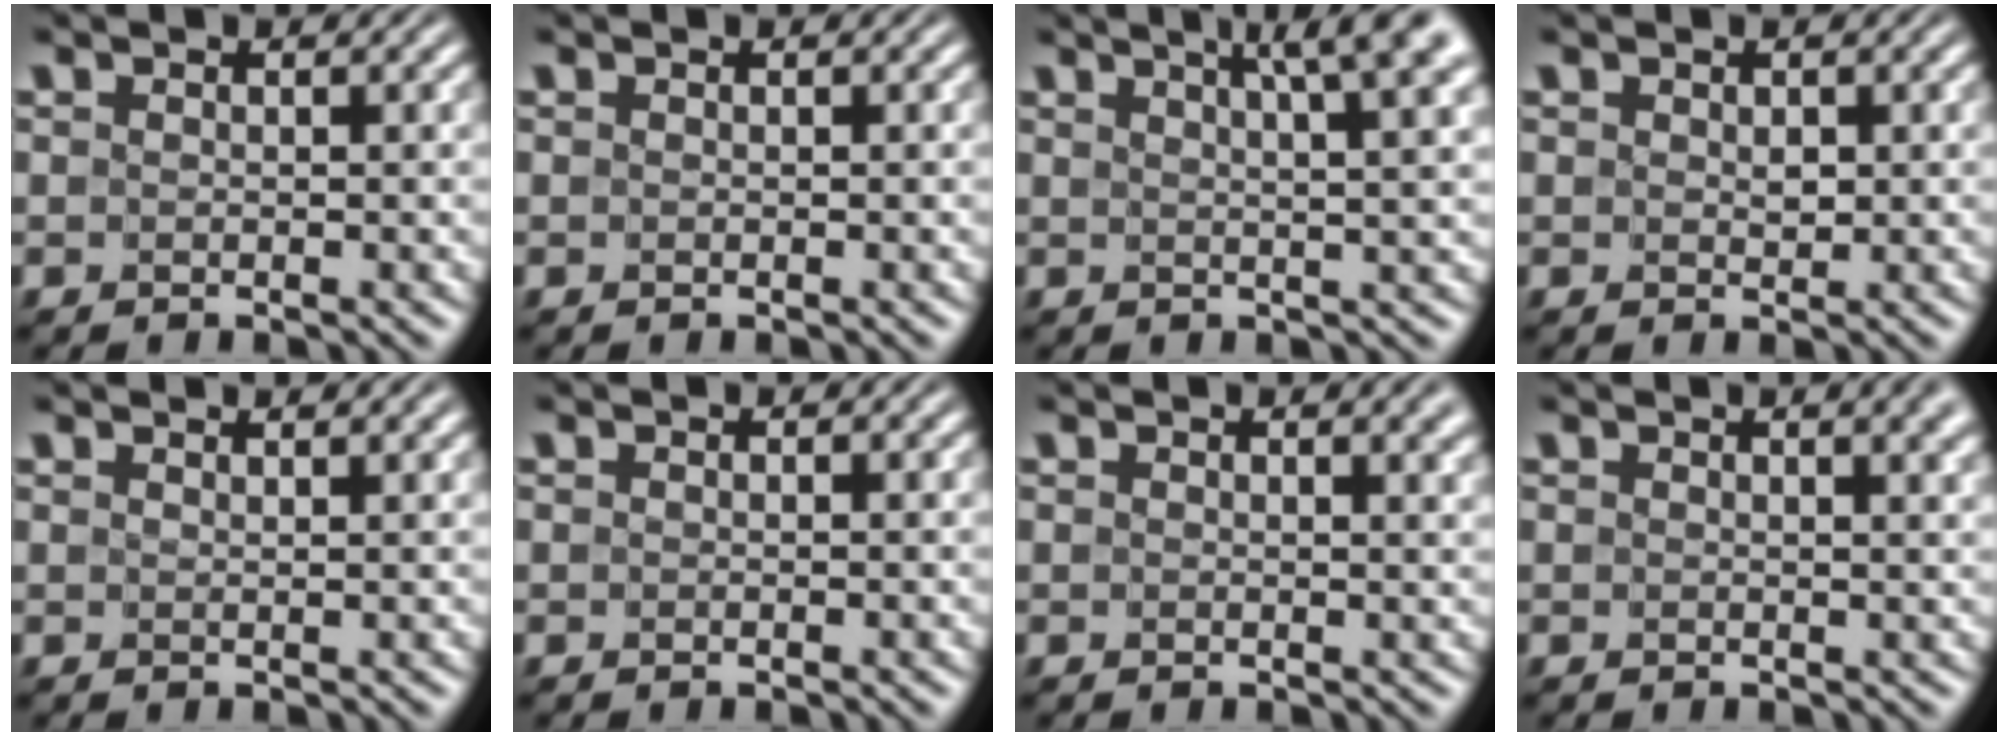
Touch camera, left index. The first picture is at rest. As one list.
[{"total": 0.0}, {"total": 5.4, "force": [3.3, 0.8, 4.2], "torque": [-0.041, 0.018, 0.035]}, {"total": 1.2, "force": [0.5, 0.8, 0.7], "torque": [-0.009, 0.010, -0.001]}, {"total": 0.9, "force": [0.8, 0.0, 0.2], "torque": [-0.007, 0.002, 0.014]}, {"total": 0.0}, {"total": 1.8, "force": [0.9, 0.8, 1.4], "torque": [-0.009, 0.003, 0.010]}, {"total": 2.4, "force": [1.2, 0.9, 1.9], "torque": [-0.012, 0.006, 0.012]}]